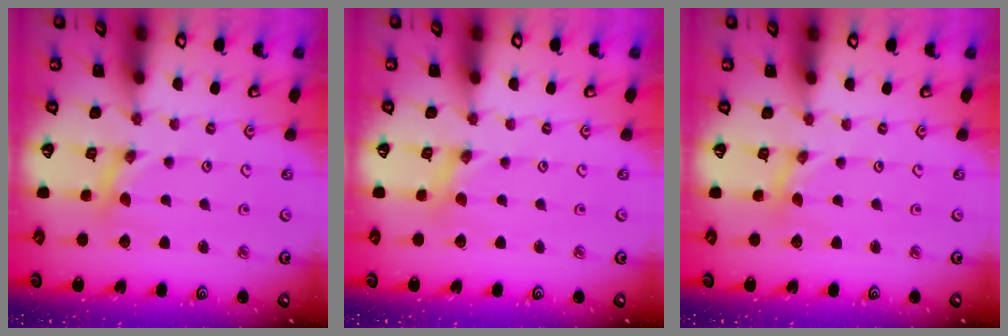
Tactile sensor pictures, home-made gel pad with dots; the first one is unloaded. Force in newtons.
{"total": 0.0}
{"total": 0.0}